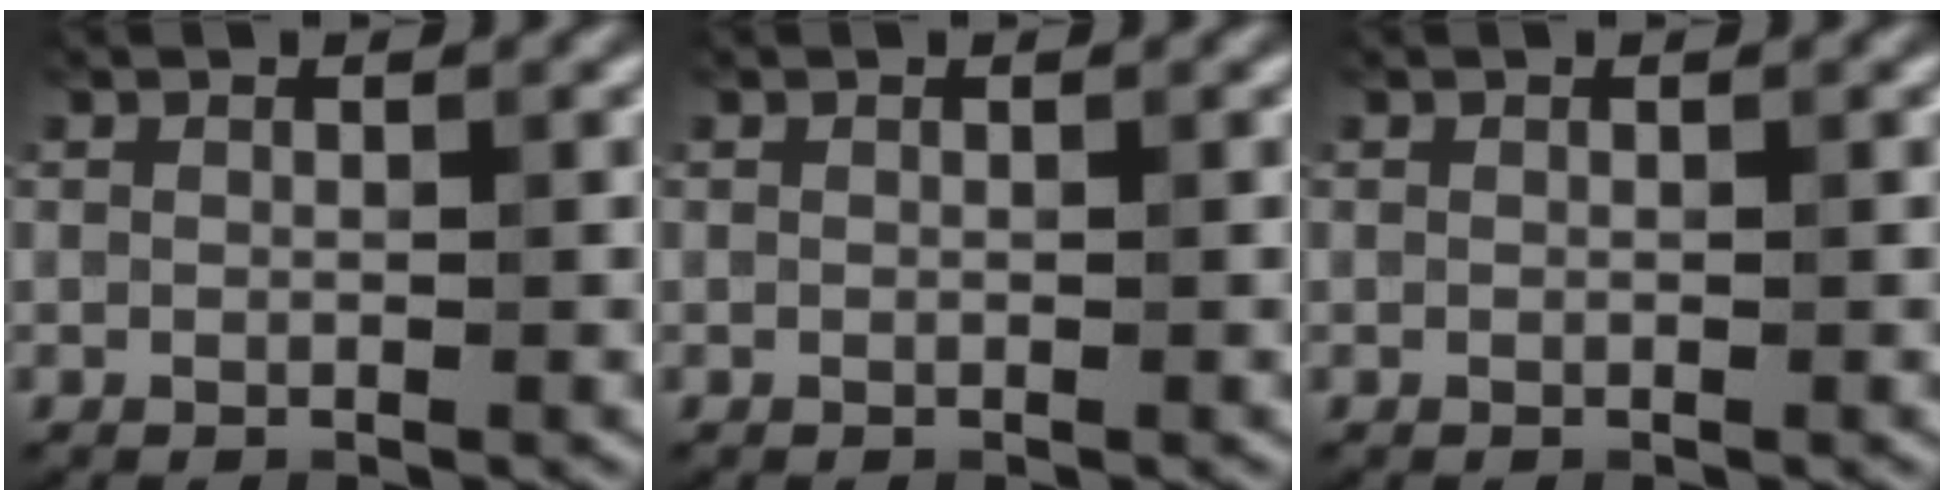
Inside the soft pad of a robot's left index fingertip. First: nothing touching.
{"total": 0.0}
{"total": 0.0}